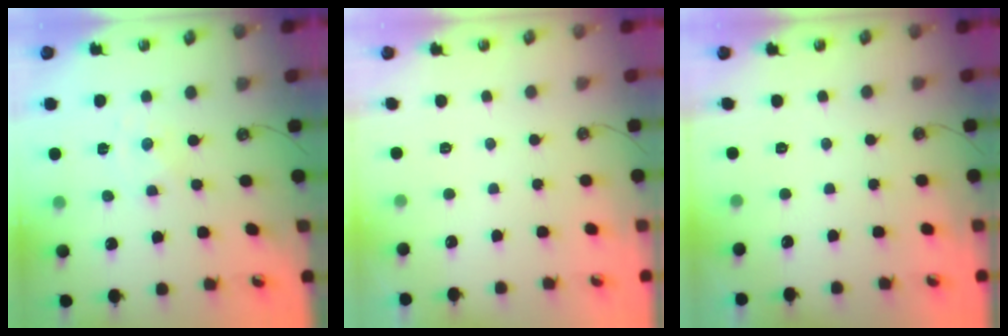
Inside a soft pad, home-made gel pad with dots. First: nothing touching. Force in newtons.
{"total": 0.0}
{"total": 0.0}